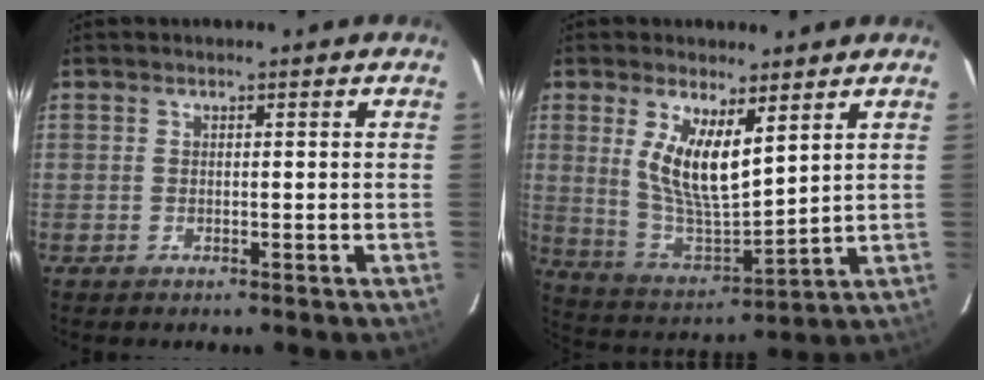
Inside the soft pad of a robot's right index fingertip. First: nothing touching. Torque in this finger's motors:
{"motor_torque": [0.12, 0.30, 0.18, 0.14]}